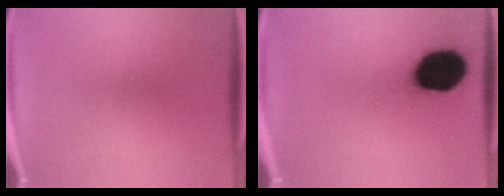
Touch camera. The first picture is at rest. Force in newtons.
{"total": 19.7}